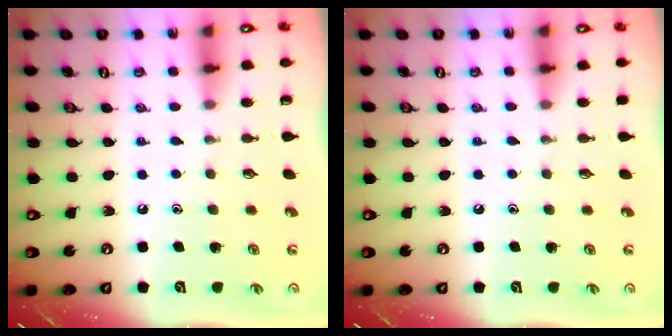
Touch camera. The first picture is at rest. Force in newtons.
{"total": 2.8, "press": 2.8, "slide": 0.4}